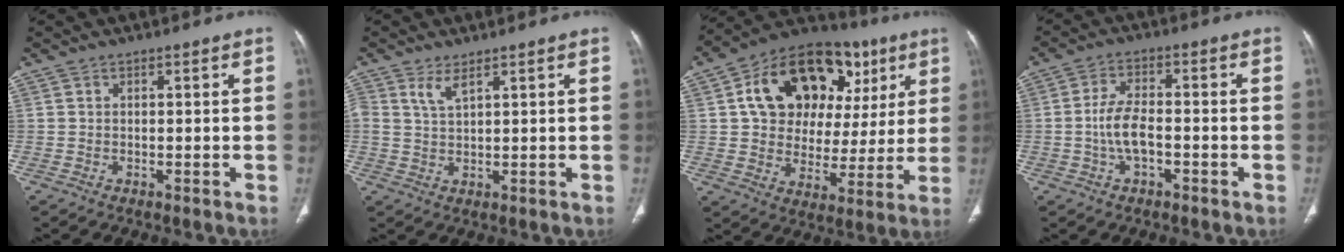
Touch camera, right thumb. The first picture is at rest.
{"total": 2.9, "force": [1.8, 0.9, 2.1], "torque": [-0.046, -0.008, 0.043]}
{"total": 24.8, "force": [8.9, 16.4, 16.4], "torque": [-0.198, 0.025, 0.138]}
{"total": 6.0, "force": [-1.5, 3.0, 5.0], "torque": [-0.100, 0.019, -0.029]}